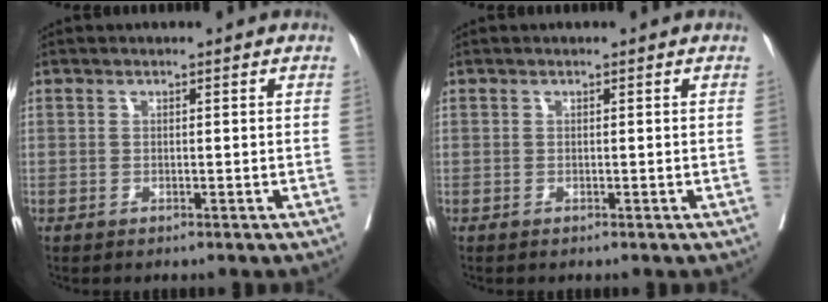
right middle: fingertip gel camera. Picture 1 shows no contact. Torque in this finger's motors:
{"motor_torque": [-0.02, 0.00, 0.00, -0.03]}